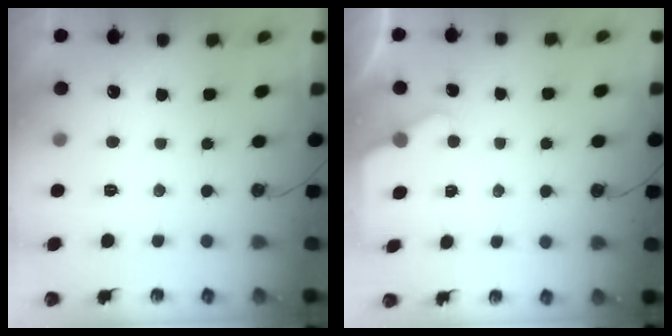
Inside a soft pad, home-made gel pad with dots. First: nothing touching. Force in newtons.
{"total": 2.1, "press": 2.0, "slide": 0.4}